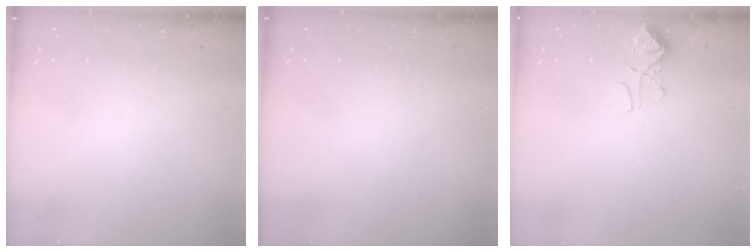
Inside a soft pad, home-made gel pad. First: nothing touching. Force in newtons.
{"total": 0.0}
{"total": 2.9, "press": 2.8, "slide": 0.8}